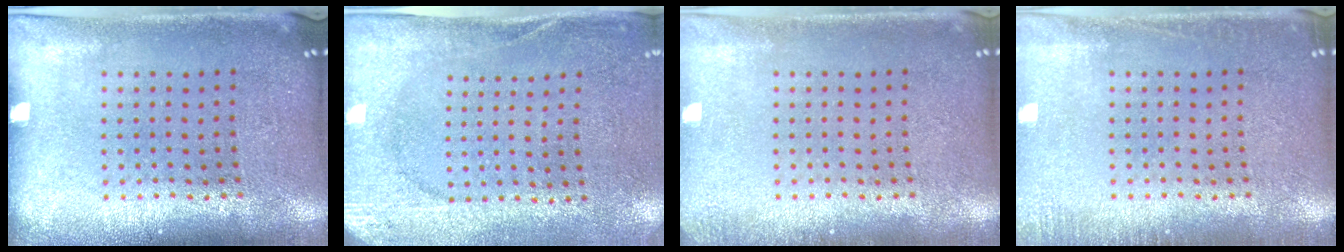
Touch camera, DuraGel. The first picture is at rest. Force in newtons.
{"total": 2.7, "press": 2.3, "slide": 1.3}
{"total": 0.8, "press": 0.8, "slide": 0.1}
{"total": 1.3, "press": 1.3, "slide": 0.3}